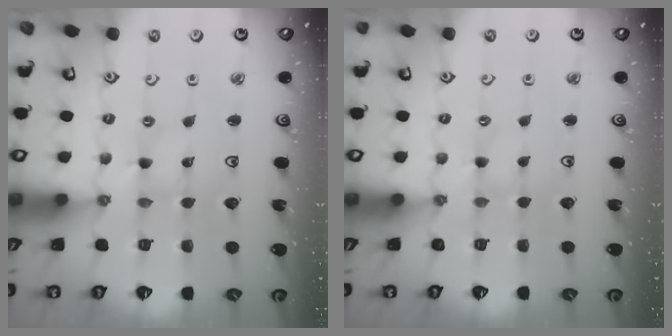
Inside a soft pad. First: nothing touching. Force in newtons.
{"total": 0.0}